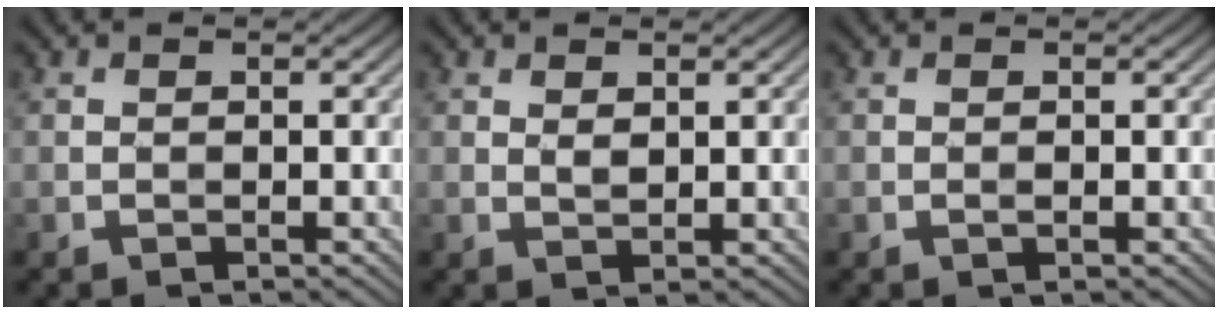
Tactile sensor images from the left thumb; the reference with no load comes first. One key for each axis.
{"total": 1.2, "fx": 0.6, "fy": 0.6, "fz": 0.8, "tx": -0.021, "ty": -0.003, "tz": 0.015}
{"total": 0.5, "fx": -0.2, "fy": 0.1, "fz": 0.5, "tx": -0.011, "ty": 0.000, "tz": -0.003}